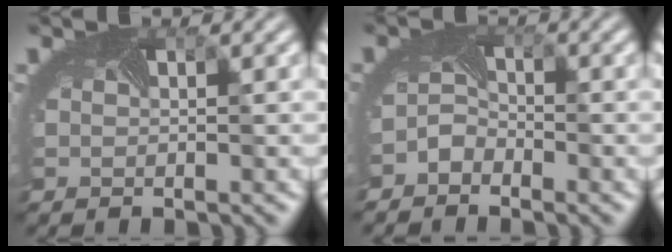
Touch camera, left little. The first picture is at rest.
{"total": 1.8, "force": [-1.7, 0.7, 0.0], "torque": [-0.010, 0.001, -0.038]}